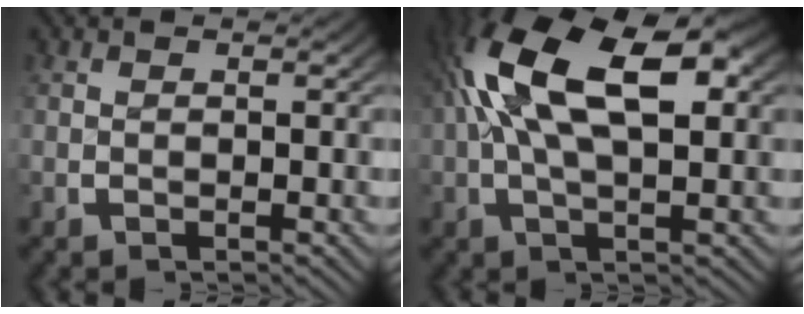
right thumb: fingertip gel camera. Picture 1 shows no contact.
{"total": 11.4, "force": [2.4, 5.6, 9.6], "torque": [-0.198, 0.000, 0.041]}